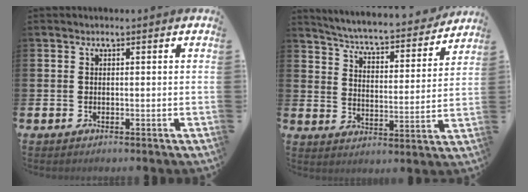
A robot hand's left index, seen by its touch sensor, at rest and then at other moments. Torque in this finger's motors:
{"motor_torque": [1.09, -1.05, 0.27, 0.09]}